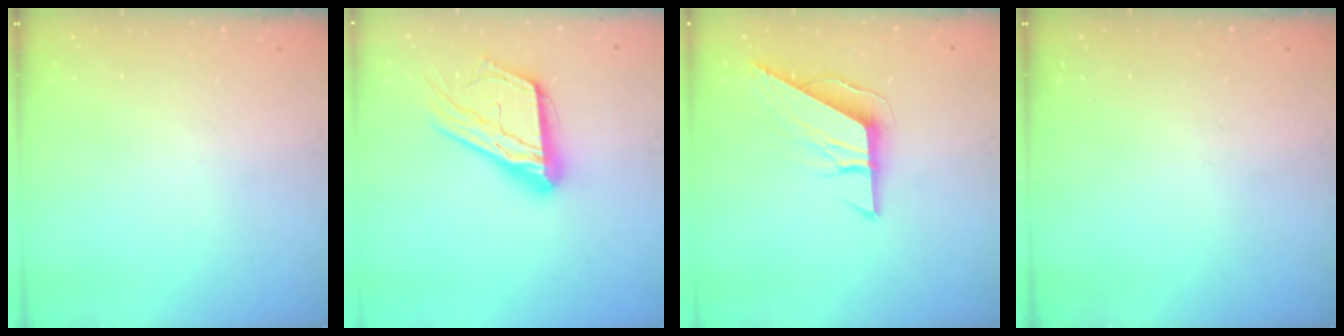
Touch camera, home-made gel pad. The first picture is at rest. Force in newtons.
{"total": 17.9, "press": 17.8, "slide": 1.5}
{"total": 9.1, "press": 9.1, "slide": 0.7}
{"total": 0.0}